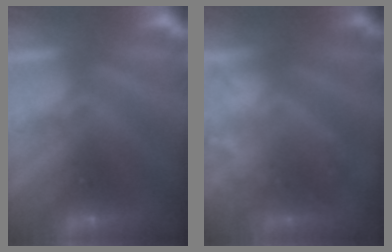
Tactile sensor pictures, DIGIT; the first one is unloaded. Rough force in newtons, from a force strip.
{"total": 2.1}